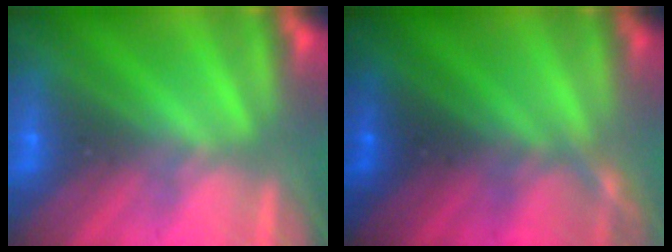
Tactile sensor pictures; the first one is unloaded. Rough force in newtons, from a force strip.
{"total": 1.2}